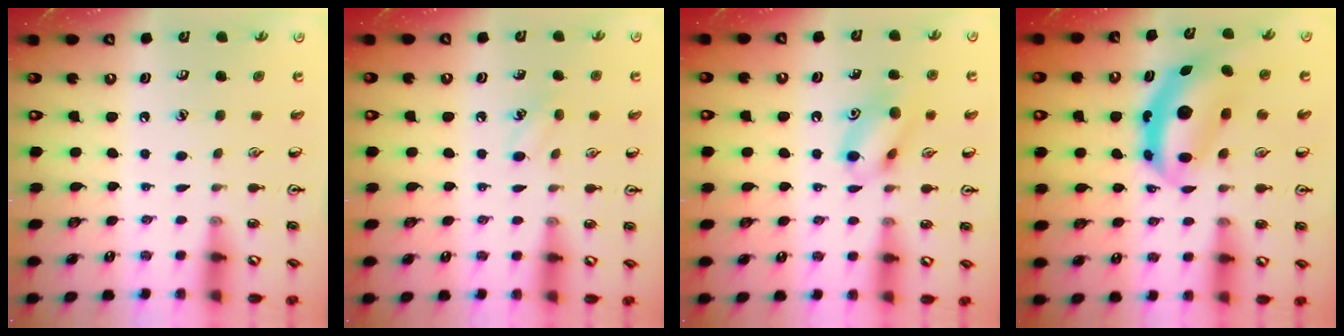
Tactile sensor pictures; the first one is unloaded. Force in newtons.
{"total": 5.4, "press": 5.1, "slide": 1.6}
{"total": 11.2, "press": 11.2, "slide": 1.2}
{"total": 6.7, "press": 6.4, "slide": 1.9}